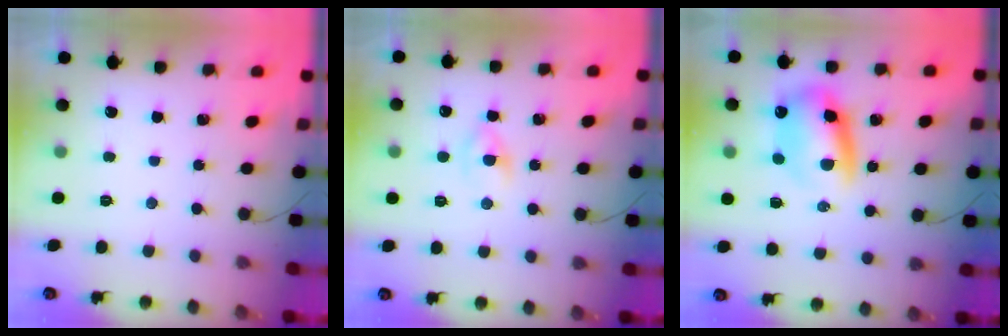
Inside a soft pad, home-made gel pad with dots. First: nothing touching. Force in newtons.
{"total": 1.8, "press": 1.5, "slide": 1.0}
{"total": 10.4, "press": 10.0, "slide": 2.7}